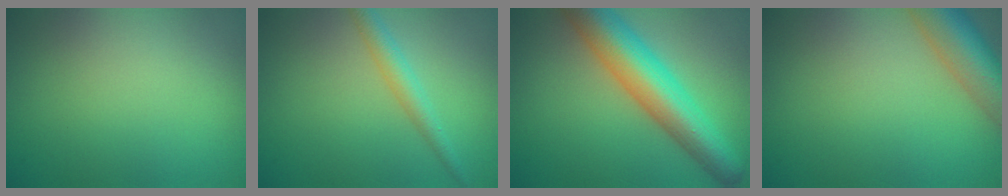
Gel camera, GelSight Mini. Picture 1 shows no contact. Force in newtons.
{"total": 2.5, "press": 2.5, "slide": 0.1}
{"total": 8.7, "press": 8.7, "slide": 0.4}
{"total": 7.1, "press": 7.1, "slide": 0.4}